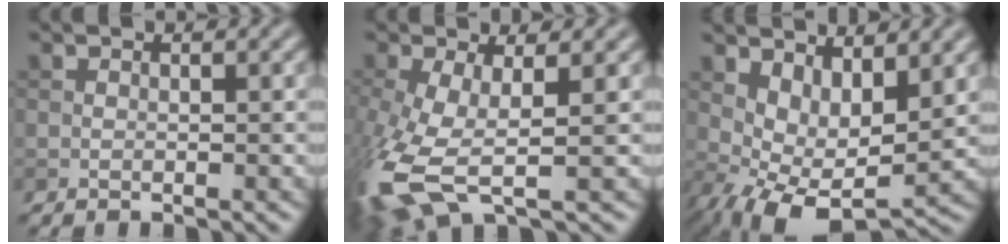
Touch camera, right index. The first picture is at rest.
{"total": 8.8, "force": [-2.5, 3.5, 7.6], "torque": [-0.196, -0.027, -0.047]}
{"total": 5.9, "force": [1.4, 3.1, 4.8], "torque": [-0.082, -0.015, 0.033]}